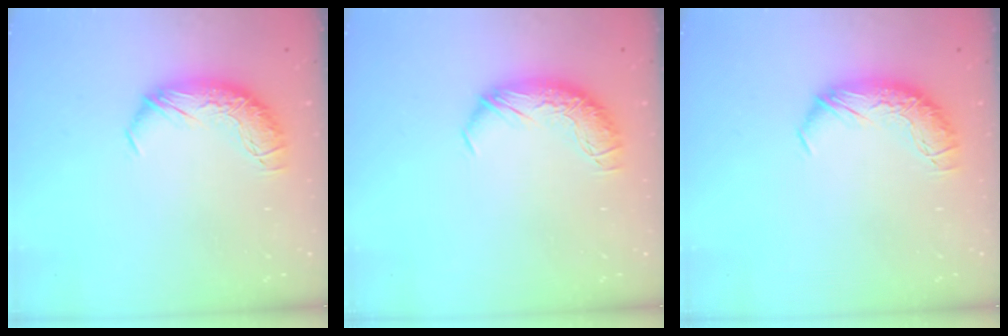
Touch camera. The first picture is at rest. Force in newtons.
{"total": 0.0}
{"total": 0.0}